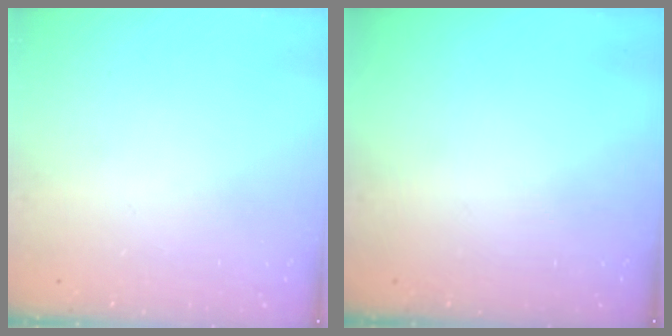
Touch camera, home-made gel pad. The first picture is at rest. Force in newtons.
{"total": 0.0}